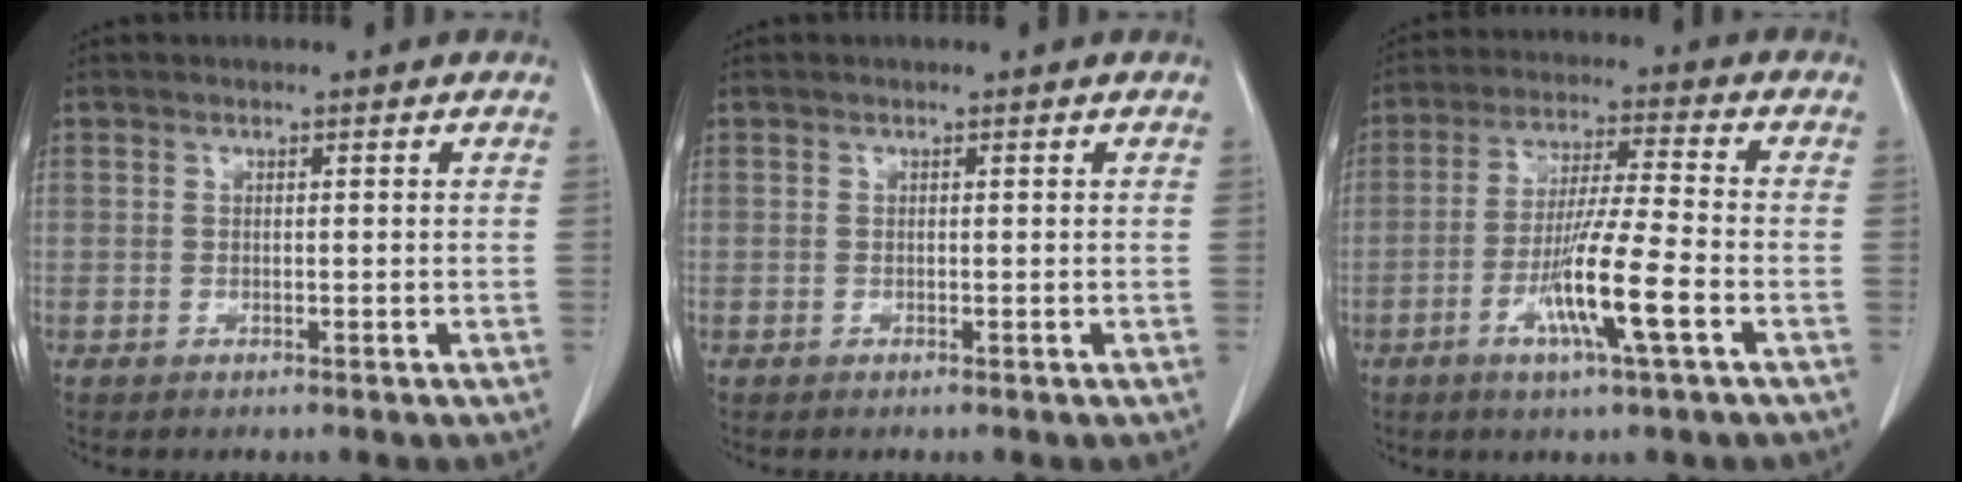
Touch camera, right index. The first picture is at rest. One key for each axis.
{"total": 0.0}
{"total": 10.7, "fx": -3.9, "fy": -0.2, "fz": 10.0, "tx": -0.187, "ty": -0.013, "tz": -0.074}